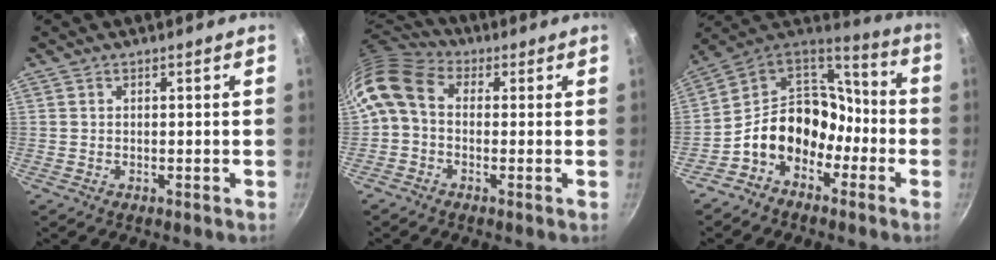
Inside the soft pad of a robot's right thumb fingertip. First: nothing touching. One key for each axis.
{"total": 9.2, "fx": 0.3, "fy": 6.9, "fz": 6.1, "tx": -0.121, "ty": 0.028, "tz": -0.015}
{"total": 15.6, "fx": -5.6, "fy": 12.1, "fz": 8.1, "tx": -0.089, "ty": 0.076, "tz": -0.117}